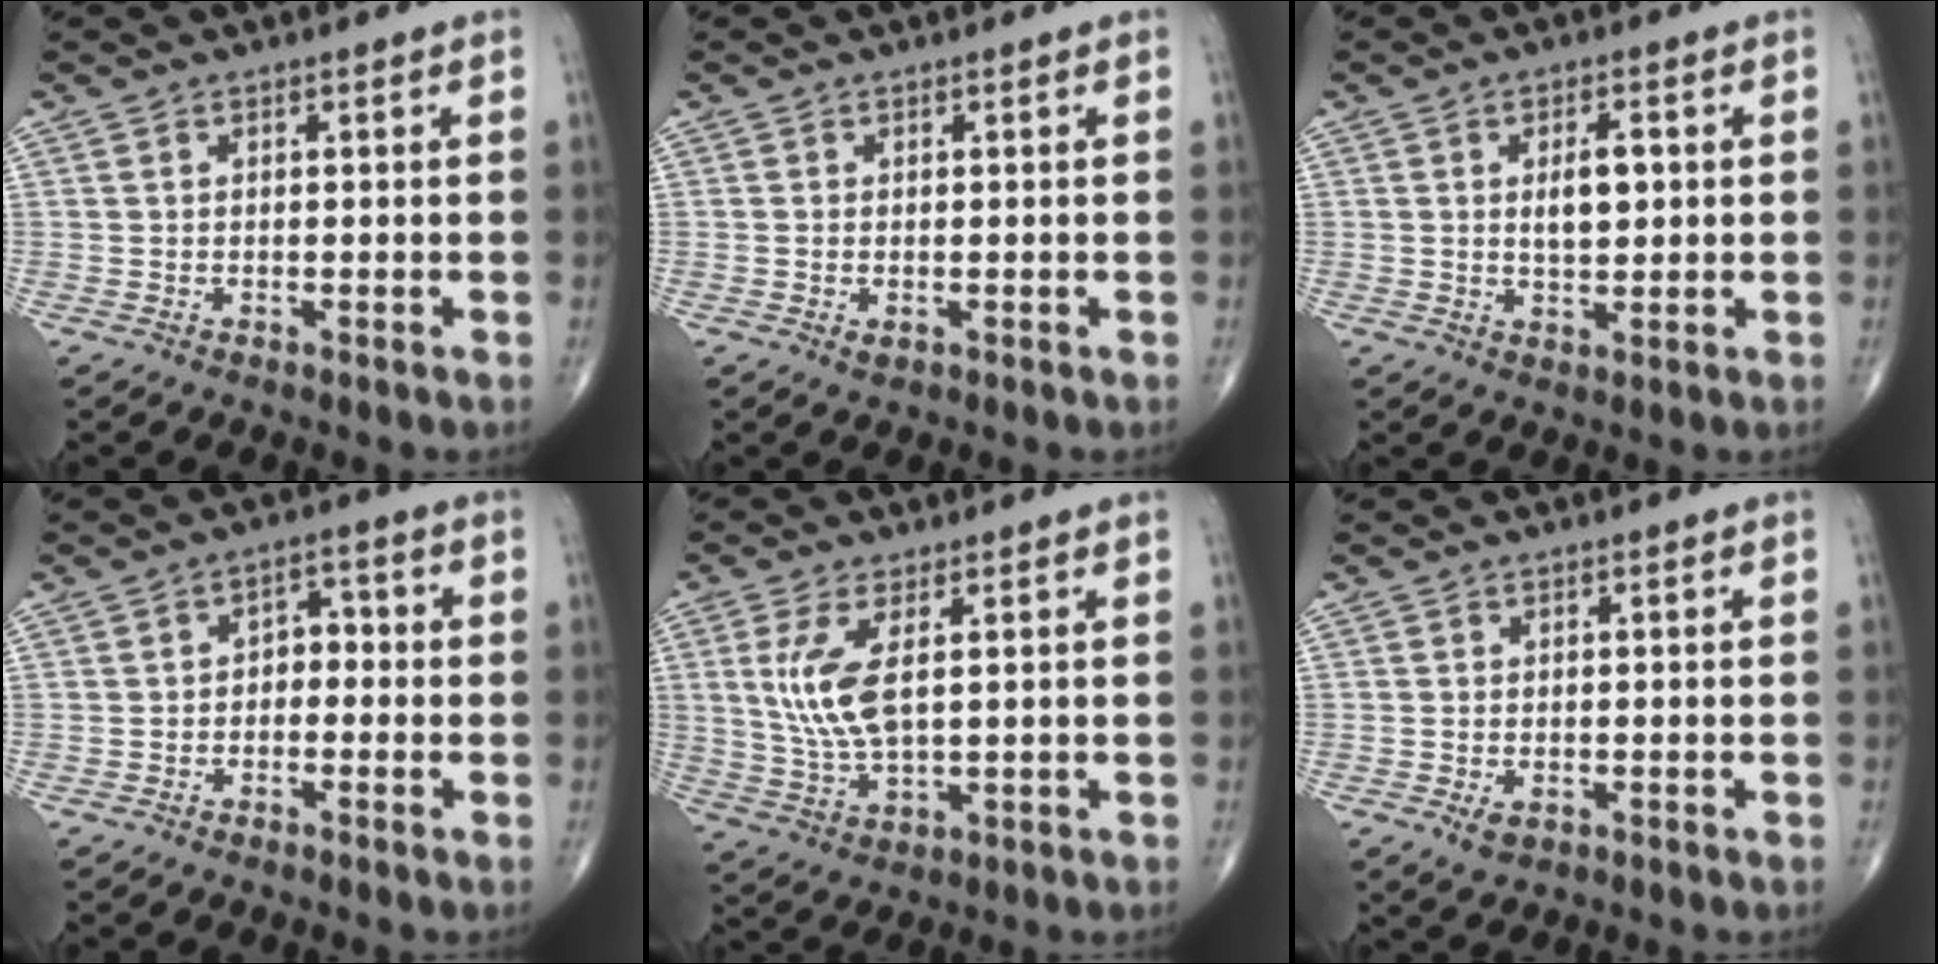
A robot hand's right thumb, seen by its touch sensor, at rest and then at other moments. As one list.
[{"total": 0.8, "force": [-0.2, 0.5, 0.6], "torque": [-0.009, 0.001, -0.002]}, {"total": 5.1, "force": [0.8, 2.5, 4.4], "torque": [-0.062, -0.004, 0.015]}, {"total": 2.4, "force": [-0.7, 1.7, 1.5], "torque": [-0.004, 0.017, -0.022]}, {"total": 8.6, "force": [1.9, 3.4, 7.6], "torque": [-0.168, -0.010, 0.047]}, {"total": 2.1, "force": [-0.7, 1.2, 1.5], "torque": [-0.023, -0.003, -0.008]}]